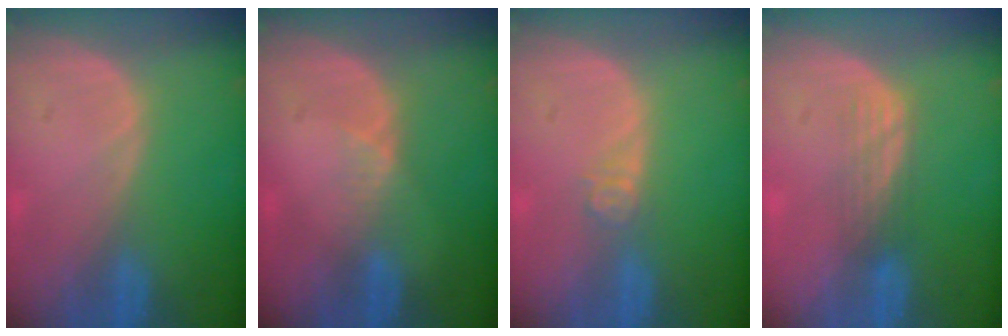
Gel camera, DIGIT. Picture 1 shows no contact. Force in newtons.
{"total": 2.0, "press": 1.6, "slide": 1.3}
{"total": 2.4, "press": 2.0, "slide": 1.3}
{"total": 3.1, "press": 2.6, "slide": 1.5}